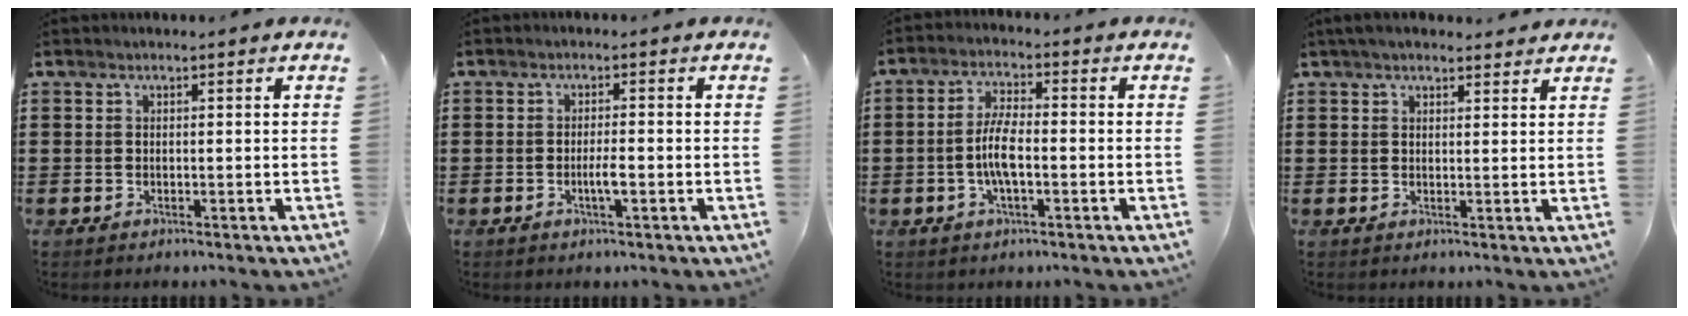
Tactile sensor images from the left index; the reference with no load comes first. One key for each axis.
{"total": 2.7, "fx": -0.7, "fy": 0.4, "fz": 2.5, "tx": -0.045, "ty": 0.000, "tz": -0.012}
{"total": 5.9, "fx": -1.2, "fy": 2.0, "fz": 5.4, "tx": -0.123, "ty": -0.002, "tz": -0.029}
{"total": 2.8, "fx": 2.5, "fy": 0.8, "fz": 1.1, "tx": -0.027, "ty": 0.004, "tz": 0.047}